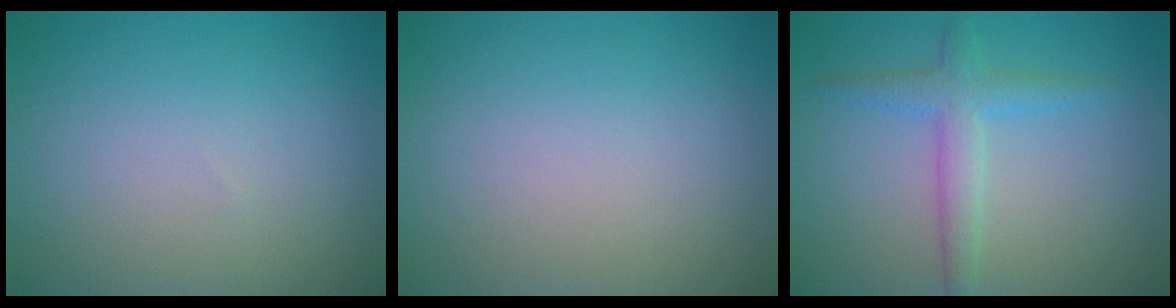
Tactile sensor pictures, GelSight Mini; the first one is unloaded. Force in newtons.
{"total": 0.0}
{"total": 2.8, "press": 2.8, "slide": 0.1}